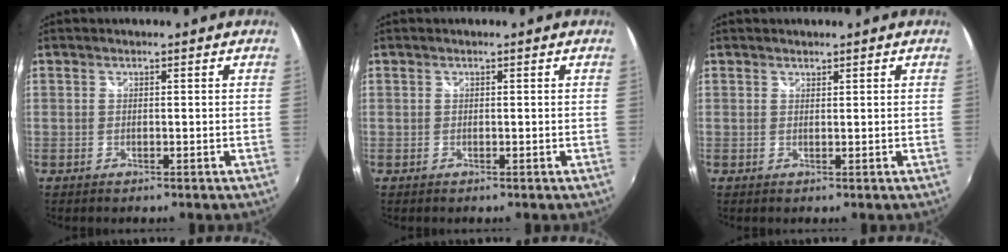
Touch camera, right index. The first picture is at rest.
{"total": 0.0}
{"total": 0.6, "force": [0.5, 0.2, 0.0], "torque": [0.002, 0.001, 0.010]}